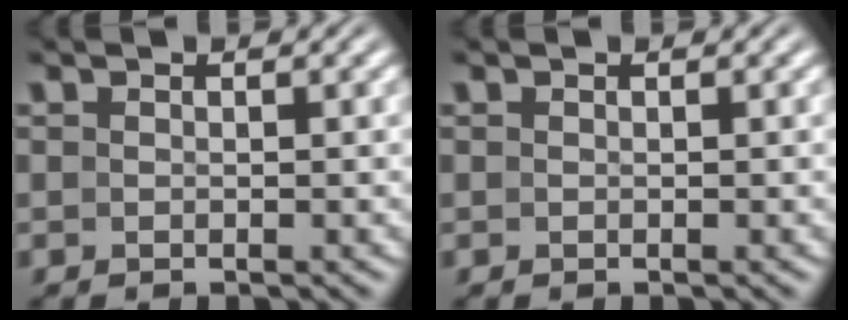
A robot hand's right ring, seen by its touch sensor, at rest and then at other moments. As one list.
[{"total": 0.0}]